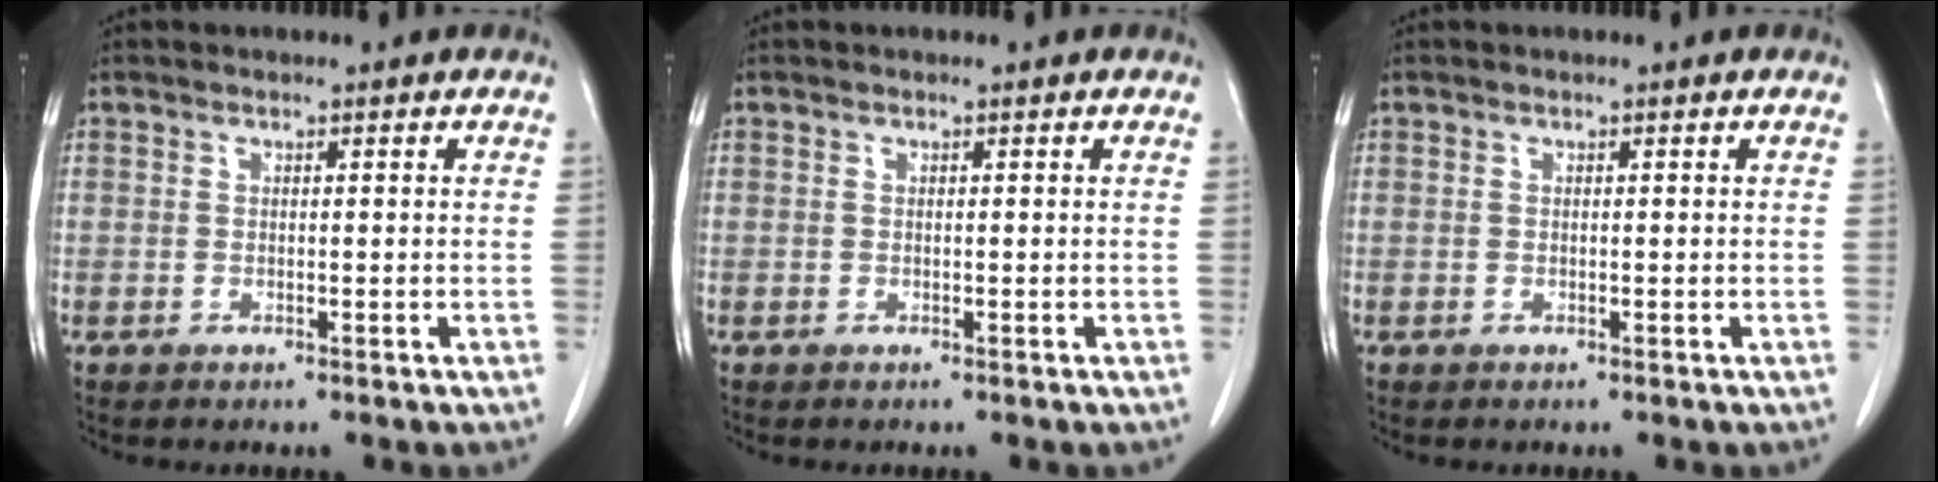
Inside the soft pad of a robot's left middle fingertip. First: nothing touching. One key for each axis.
{"total": 0.0}
{"total": 0.0}